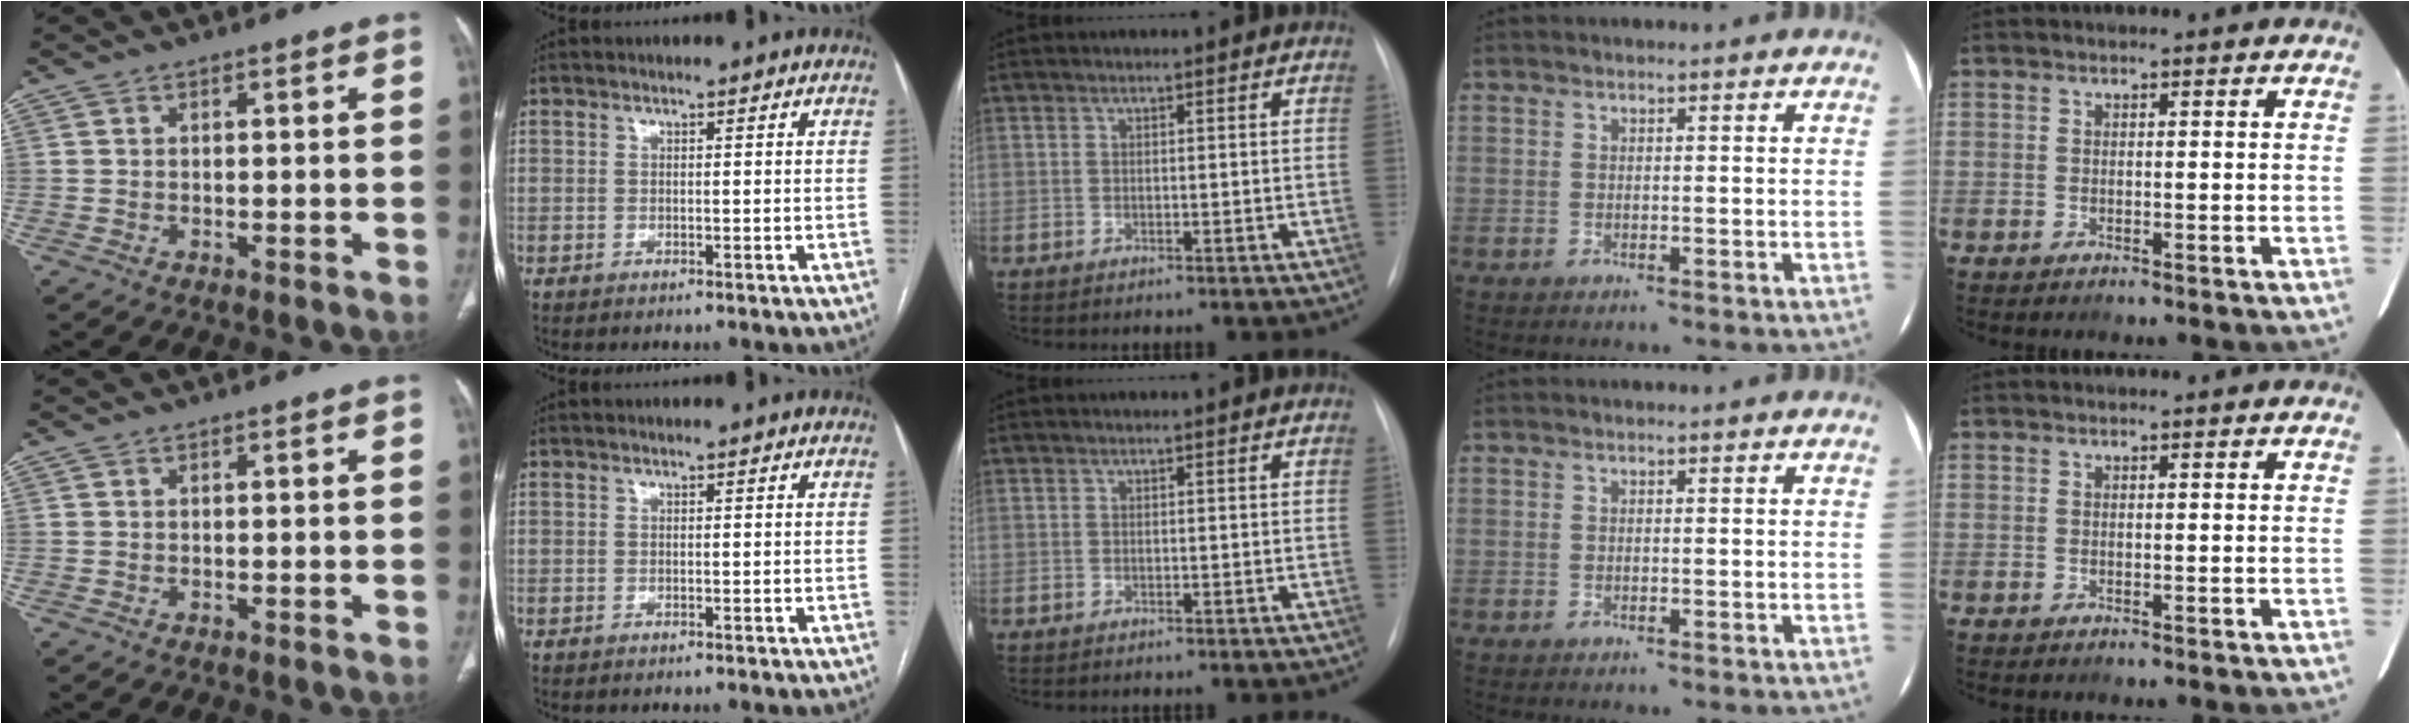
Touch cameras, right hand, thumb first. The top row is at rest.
{}